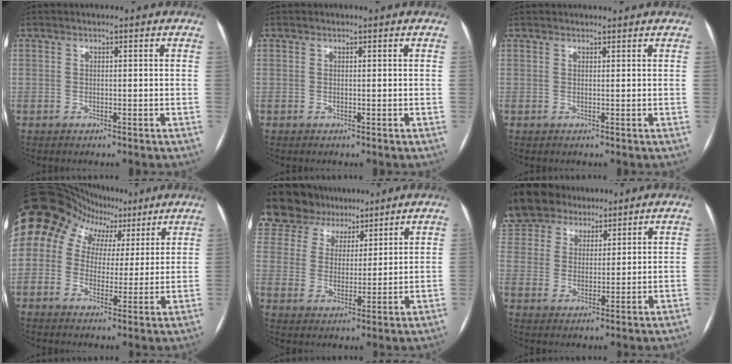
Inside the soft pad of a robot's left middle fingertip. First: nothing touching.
{"total": 0.0}
{"total": 2.3, "force": [2.1, 0.4, 0.7], "torque": [-0.009, 0.024, 0.030]}
{"total": 17.5, "force": [9.1, 13.3, 6.8], "torque": [-0.146, 0.081, 0.144]}
{"total": 16.3, "force": [13.4, 8.1, 4.7], "torque": [-0.119, 0.041, 0.238]}
{"total": 14.3, "force": [10.9, 8.2, 4.2], "torque": [-0.112, 0.047, 0.207]}